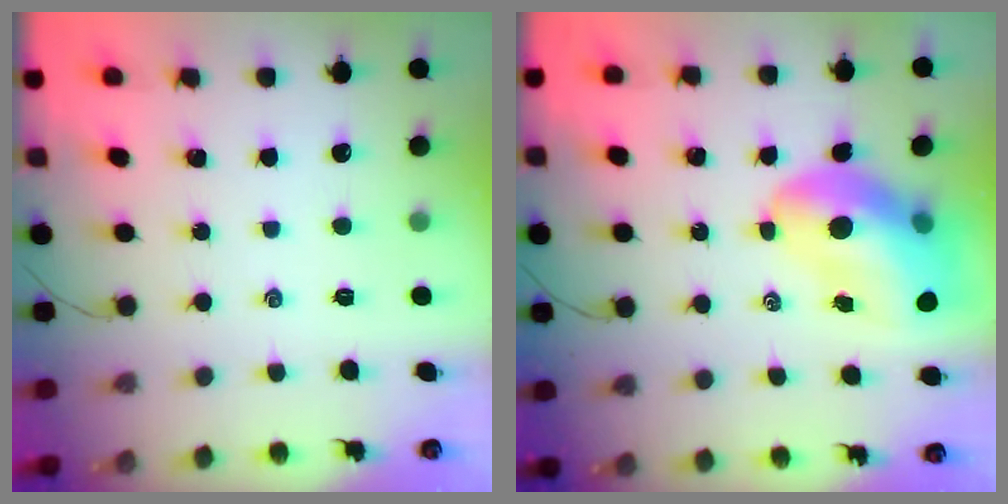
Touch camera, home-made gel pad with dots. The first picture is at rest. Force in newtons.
{"total": 15.6, "press": 14.9, "slide": 4.6}